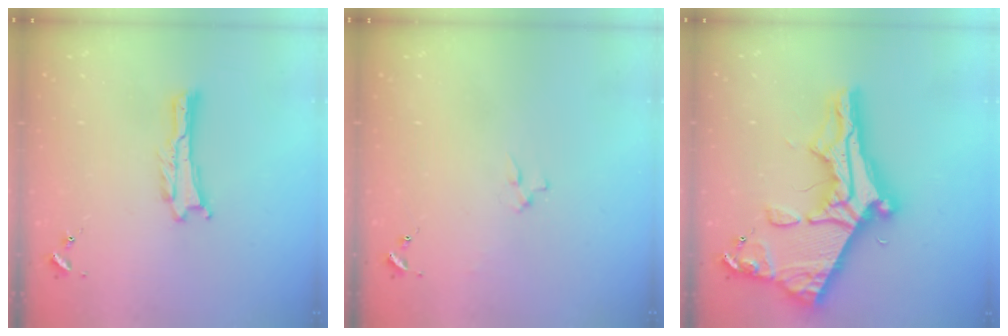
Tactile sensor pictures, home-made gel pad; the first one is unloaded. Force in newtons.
{"total": 2.3, "press": 2.3, "slide": 0.3}
{"total": 14.3, "press": 14.3, "slide": 1.2}